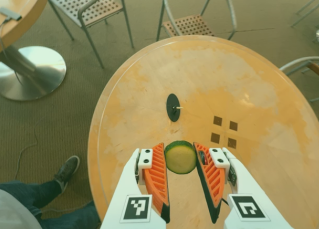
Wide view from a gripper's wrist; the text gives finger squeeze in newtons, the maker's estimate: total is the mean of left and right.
{"total": 7.8, "left": 7.7, "right": 7.9}